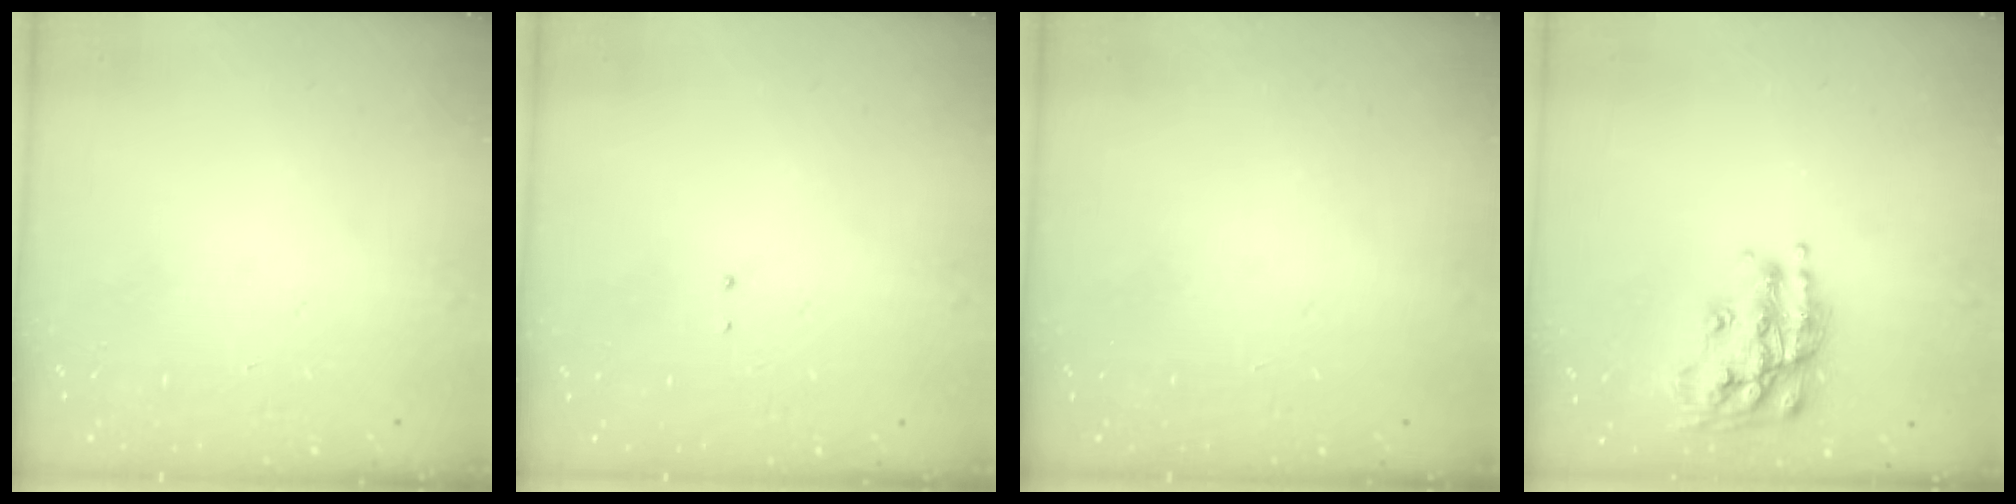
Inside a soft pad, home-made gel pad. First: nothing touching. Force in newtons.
{"total": 1.3, "press": 1.2, "slide": 0.6}
{"total": 0.0}
{"total": 17.4, "press": 17.3, "slide": 1.2}